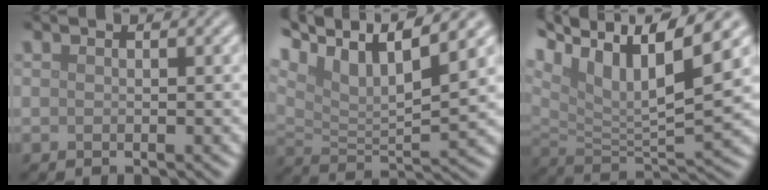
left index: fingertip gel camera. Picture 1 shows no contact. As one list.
[{"total": 11.3, "force": [7.4, 3.5, 7.8], "torque": [-0.157, 0.017, 0.134]}, {"total": 12.4, "force": [7.5, 4.1, 8.9], "torque": [-0.181, 0.021, 0.137]}]